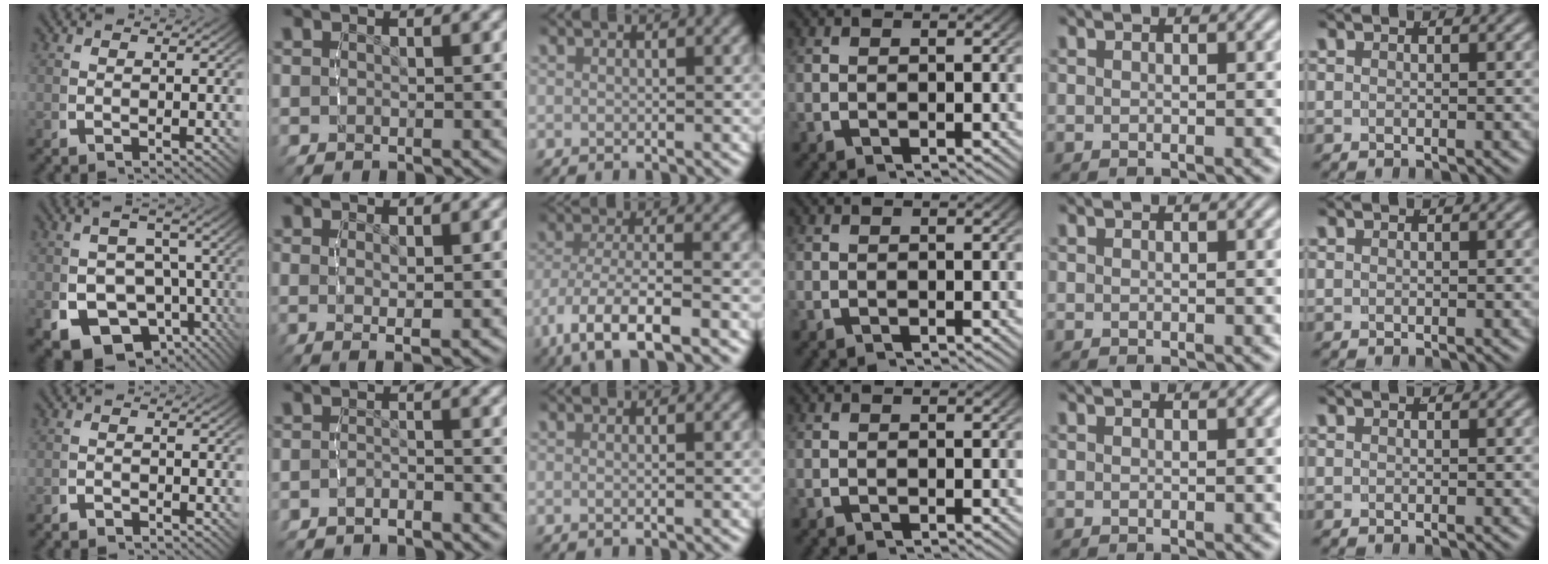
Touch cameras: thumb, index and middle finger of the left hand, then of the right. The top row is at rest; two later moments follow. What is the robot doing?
{"motion": "lift_and_place", "object": "cloth"}